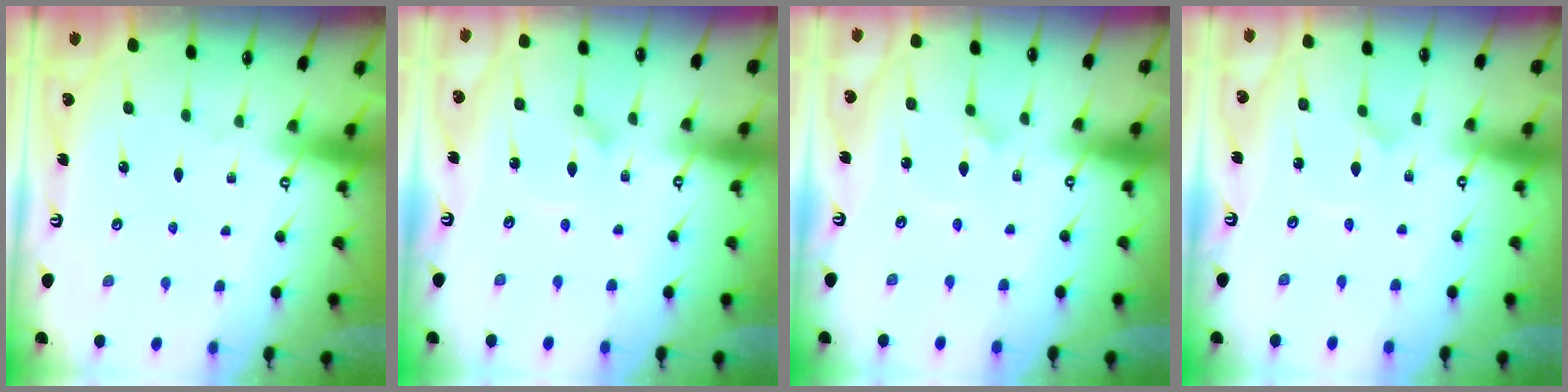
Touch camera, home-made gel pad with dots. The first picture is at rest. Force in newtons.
{"total": 1.8, "press": 1.8, "slide": 0.0}
{"total": 2.0, "press": 2.0, "slide": 0.1}
{"total": 0.0}